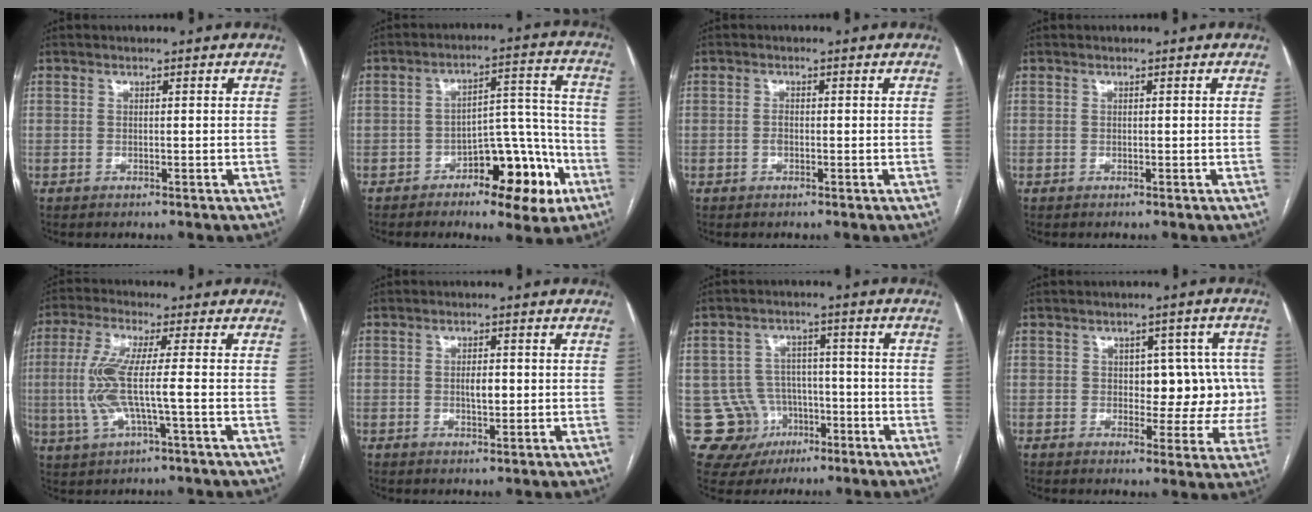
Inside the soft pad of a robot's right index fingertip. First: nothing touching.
{"total": 11.7, "force": [-6.1, 4.8, 8.8], "torque": [-0.107, 0.030, -0.083]}
{"total": 1.1, "force": [-0.3, 0.5, 0.9], "torque": [-0.018, 0.002, -0.006]}
{"total": 0.0}
{"total": 9.1, "force": [-1.1, 0.9, 9.0], "torque": [-0.201, 0.005, -0.024]}
{"total": 2.6, "force": [-0.1, 1.1, 2.4], "torque": [-0.040, 0.002, 0.000]}
{"total": 10.4, "force": [-3.8, 9.6, 1.2], "torque": [-0.030, 0.029, -0.043]}
{"total": 9.0, "force": [0.4, 5.4, 7.2], "torque": [-0.061, 0.028, 0.012]}